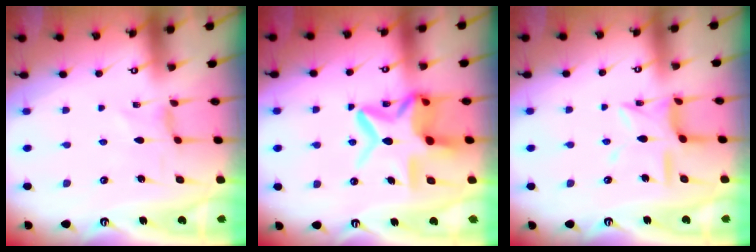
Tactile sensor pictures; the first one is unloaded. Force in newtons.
{"total": 16.2, "press": 16.1, "slide": 1.2}
{"total": 11.2, "press": 11.1, "slide": 1.0}